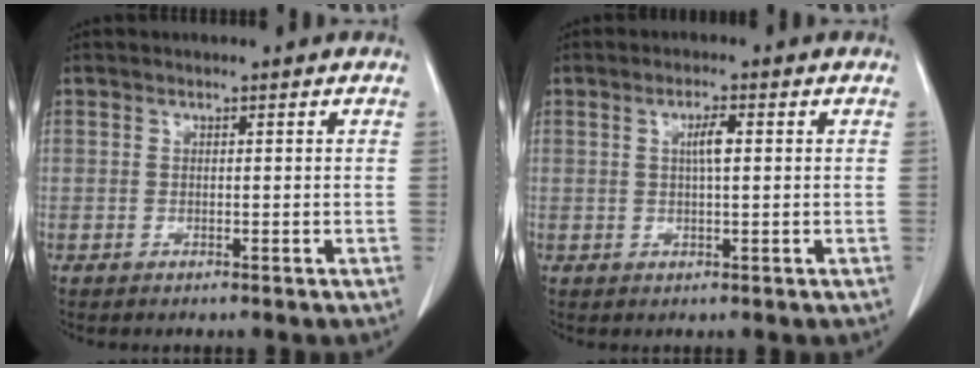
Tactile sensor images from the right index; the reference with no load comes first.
{"total": 2.9, "force": [0.7, 0.4, 2.7], "torque": [-0.049, 0.003, 0.013]}